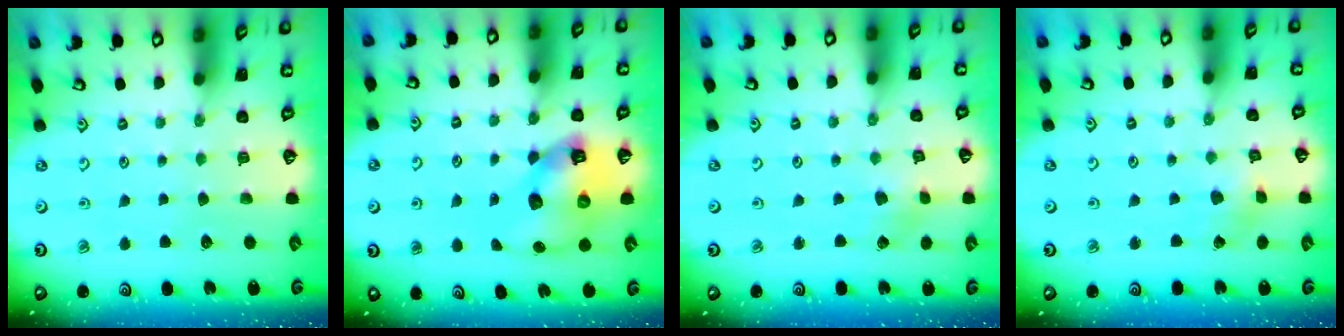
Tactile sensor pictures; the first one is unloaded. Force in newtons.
{"total": 12.5, "press": 12.4, "slide": 1.8}
{"total": 2.0, "press": 1.9, "slide": 0.3}
{"total": 2.2, "press": 2.2, "slide": 0.2}